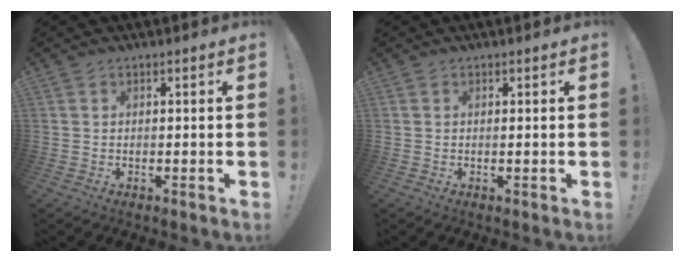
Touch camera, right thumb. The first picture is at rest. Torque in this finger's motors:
{"motor_torque": [0.00, -0.15, -0.07, 0.00, -0.01]}